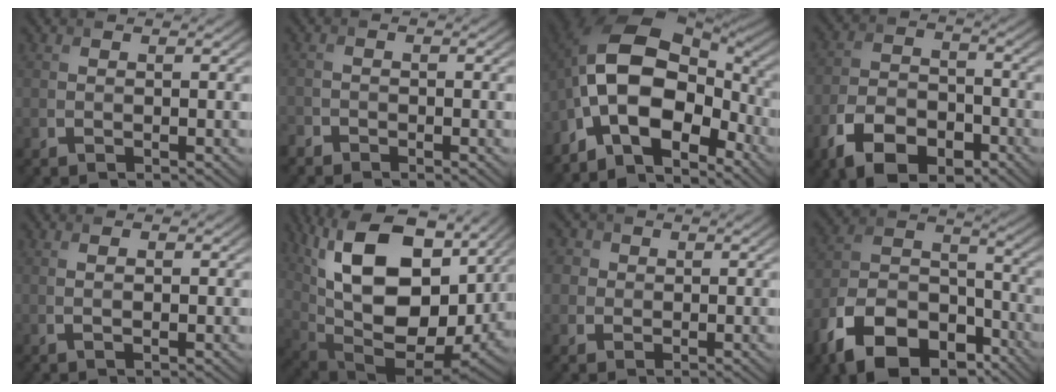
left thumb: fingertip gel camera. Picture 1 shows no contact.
{"total": 1.7, "force": [-1.5, 0.9, 0.2], "torque": [-0.005, -0.003, -0.037]}
{"total": 14.2, "force": [-4.7, 7.9, 10.8], "torque": [-0.210, -0.003, -0.098]}
{"total": 10.1, "force": [-5.9, 5.8, 5.8], "torque": [-0.129, -0.018, -0.114]}
{"total": 1.5, "force": [0.3, 0.3, 1.4], "torque": [-0.022, -0.003, 0.007]}
{"total": 20.6, "force": [6.8, 11.3, 15.9], "torque": [-0.307, 0.028, 0.113]}
{"total": 3.5, "force": [1.1, 3.2, 1.0], "torque": [-0.039, 0.001, 0.014]}
{"total": 15.4, "force": [-9.9, 8.8, 7.9], "torque": [-0.190, -0.030, -0.183]}